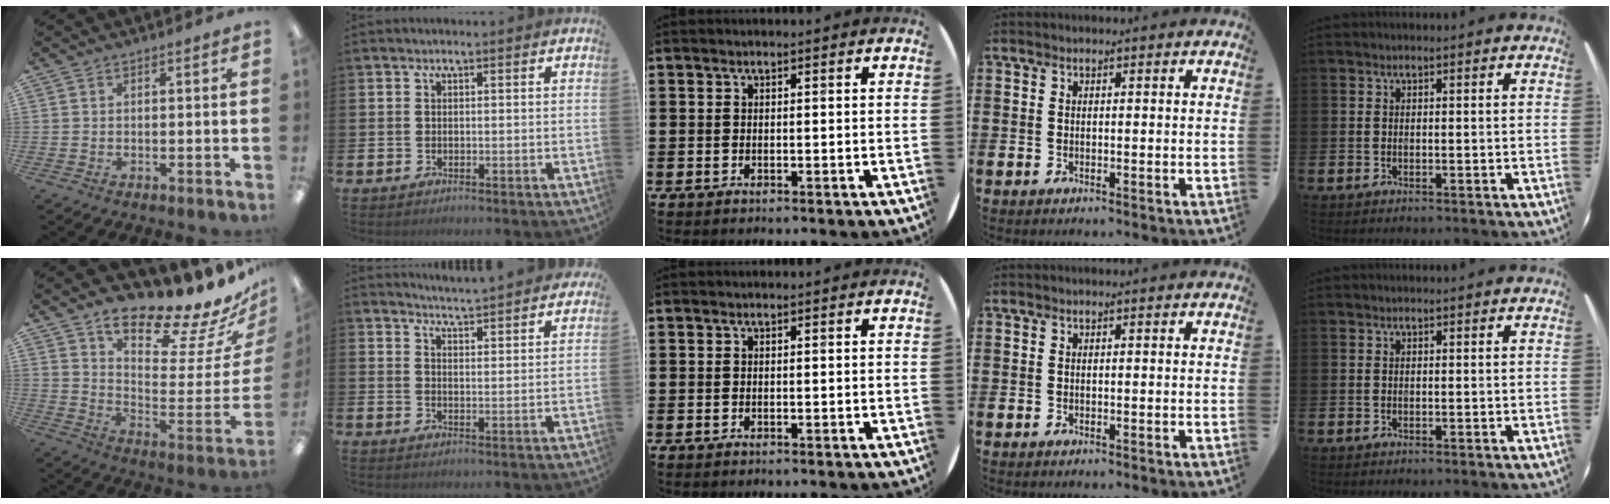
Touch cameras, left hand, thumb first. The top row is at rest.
{"thumb": {"total": 18.2, "force": [16.1, 3.9, 7.6], "torque": [-0.096, -0.144, 0.262]}, "index": {"total": 4.6, "force": [4.6, -0.4, -0.1], "torque": [-0.008, -0.036, 0.080]}}